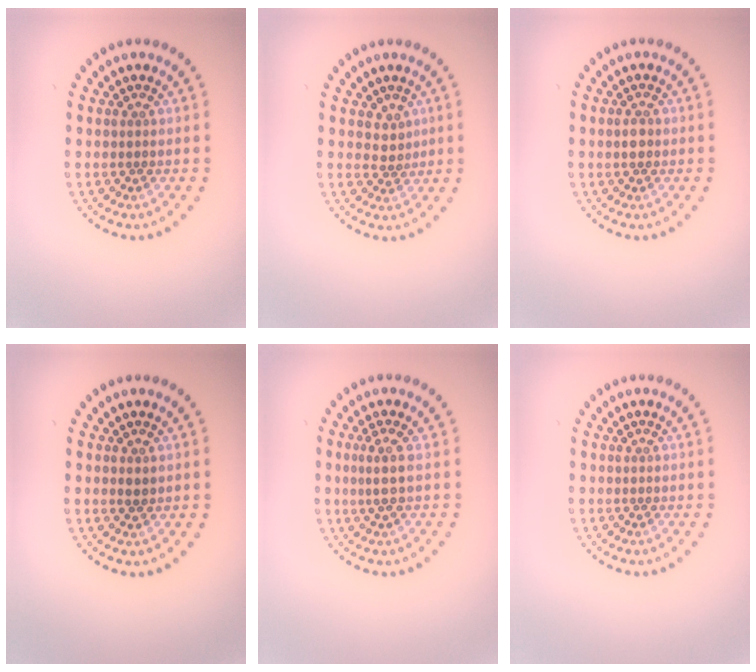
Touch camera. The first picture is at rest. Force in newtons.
{"total": 1.6, "press": 1.3, "slide": 1.0}
{"total": 1.0, "press": 1.0, "slide": 0.3}
{"total": 0.7, "press": 0.7, "slide": 0.2}
{"total": 2.0, "press": 1.3, "slide": 1.5}
{"total": 0.0}